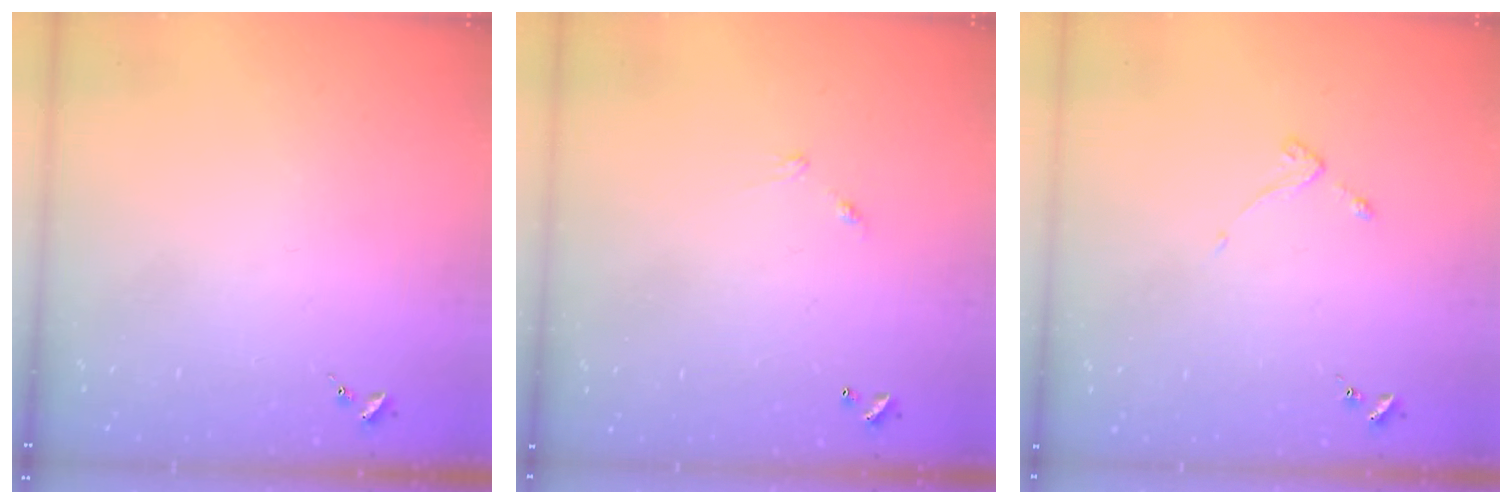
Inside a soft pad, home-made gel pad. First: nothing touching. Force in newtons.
{"total": 4.9, "press": 4.9, "slide": 0.3}
{"total": 2.6, "press": 2.6, "slide": 0.5}